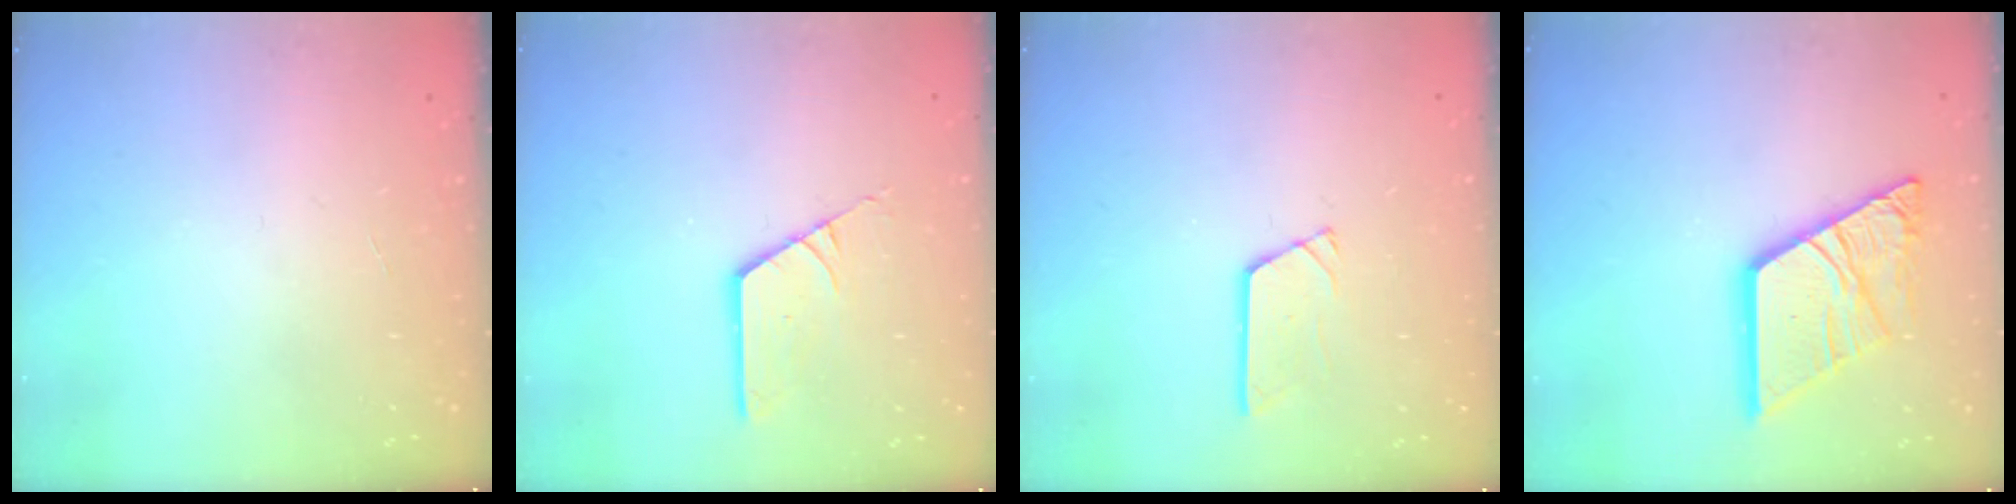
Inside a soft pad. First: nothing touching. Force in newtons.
{"total": 4.5, "press": 4.4, "slide": 0.5}
{"total": 4.3, "press": 4.3, "slide": 0.4}
{"total": 18.0, "press": 17.9, "slide": 1.9}